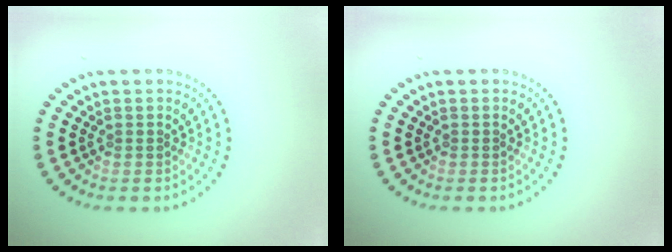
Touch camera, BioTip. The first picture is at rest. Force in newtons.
{"total": 0.0}